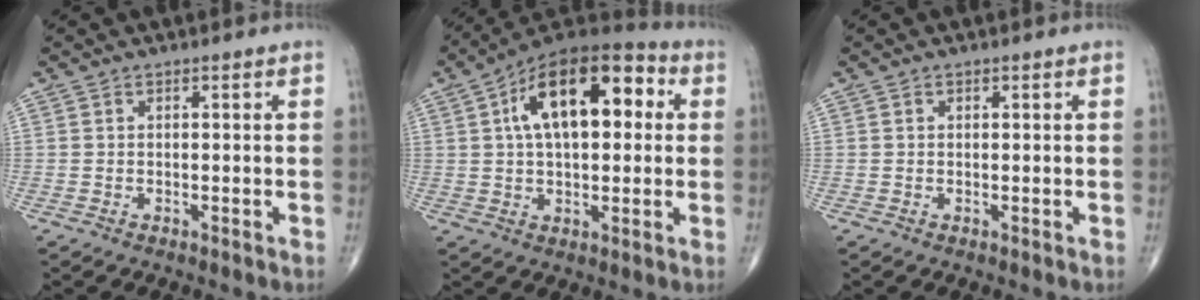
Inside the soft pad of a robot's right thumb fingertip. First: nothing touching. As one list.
[{"total": 19.2, "force": [4.3, 9.9, 15.9], "torque": [-0.224, 0.028, 0.056]}, {"total": 0.0}]